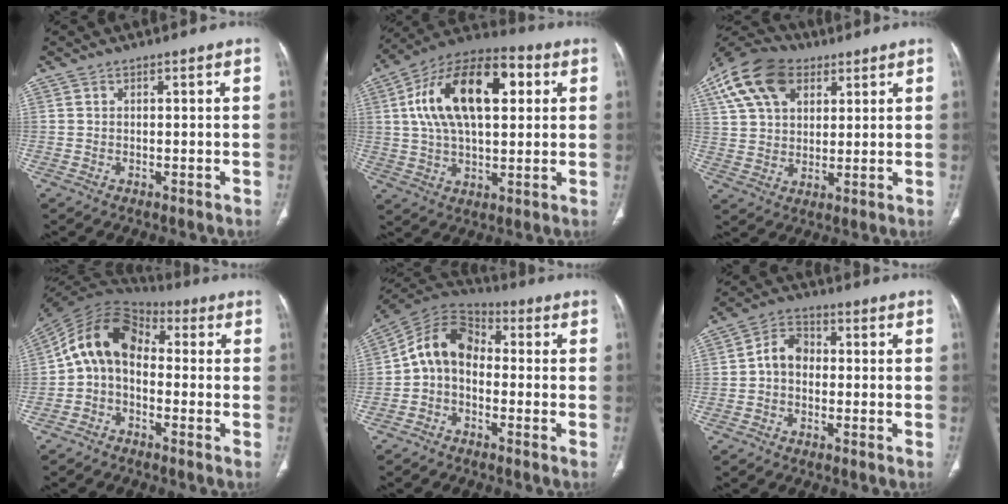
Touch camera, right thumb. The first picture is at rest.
{"total": 21.5, "force": [5.2, 11.1, 17.7], "torque": [-0.289, 0.019, 0.078]}
{"total": 16.0, "force": [7.4, 10.3, 9.8], "torque": [-0.183, 0.004, 0.131]}
{"total": 11.8, "force": [-0.6, 8.2, 8.5], "torque": [-0.139, 0.050, -0.028]}
{"total": 10.0, "force": [-1.1, 7.2, 6.8], "torque": [-0.108, 0.042, -0.039]}
{"total": 7.3, "force": [-0.8, 5.4, 4.8], "torque": [-0.067, 0.026, -0.031]}